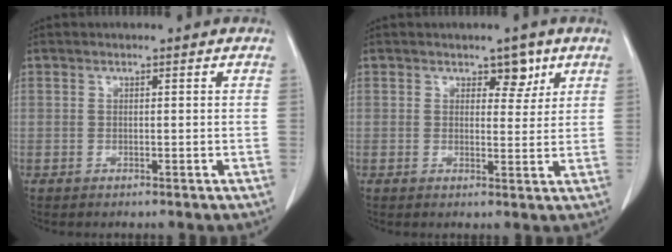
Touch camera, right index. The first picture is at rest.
{"total": 3.2, "force": [2.0, 1.9, 1.8], "torque": [-0.015, 0.000, 0.029]}